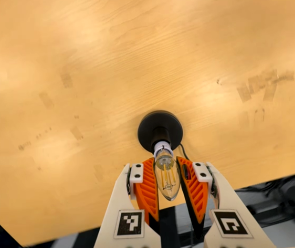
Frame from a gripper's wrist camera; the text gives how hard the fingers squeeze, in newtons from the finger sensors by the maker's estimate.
{"total": 13.3, "left": 12.9, "right": 13.7}